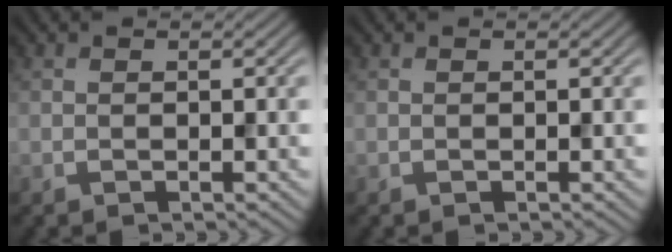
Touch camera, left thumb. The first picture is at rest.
{"total": 0.0}